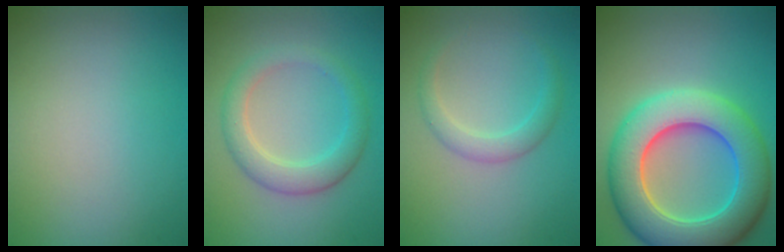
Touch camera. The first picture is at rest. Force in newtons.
{"total": 3.5, "press": 3.5, "slide": 0.4}
{"total": 2.0, "press": 2.0, "slide": 0.1}
{"total": 10.3, "press": 10.3, "slide": 0.6}